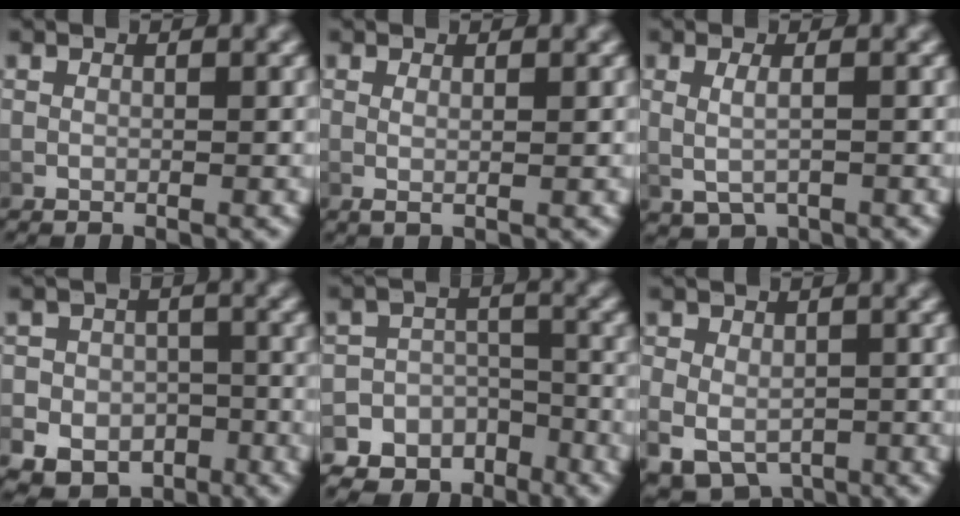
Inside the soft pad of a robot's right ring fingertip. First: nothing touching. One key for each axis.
{"total": 0.8, "fx": 0.2, "fy": -0.1, "fz": 0.7, "tx": -0.015, "ty": -0.011, "tz": 0.011}
{"total": 2.4, "fx": -0.1, "fy": 1.5, "fz": 1.8, "tx": -0.038, "ty": -0.010, "tz": 0.011}
{"total": 8.0, "fx": -5.0, "fy": 6.0, "fz": 1.9, "tx": -0.016, "ty": -0.028, "tz": -0.085}
{"total": 10.9, "fx": -6.8, "fy": 8.2, "fz": 2.4, "tx": -0.038, "ty": -0.024, "tz": -0.125}
{"total": 5.8, "fx": -3.2, "fy": 4.2, "fz": 2.4, "tx": -0.053, "ty": -0.040, "tz": -0.033}